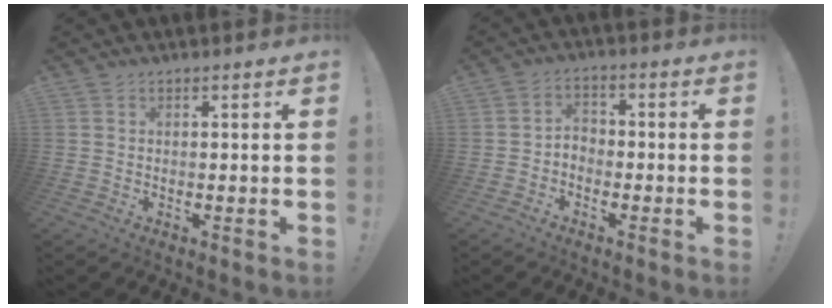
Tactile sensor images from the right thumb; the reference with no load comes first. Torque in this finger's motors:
{"motor_torque": [0.10, 0.53, 0.56, -0.57, -0.02]}